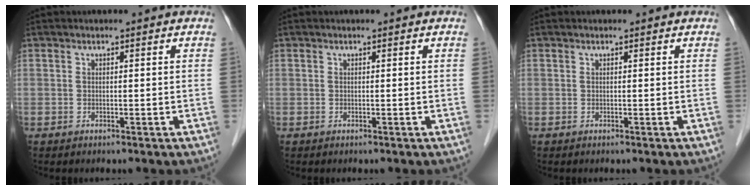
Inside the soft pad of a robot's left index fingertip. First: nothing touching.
{"total": 0.0}
{"total": 0.0}